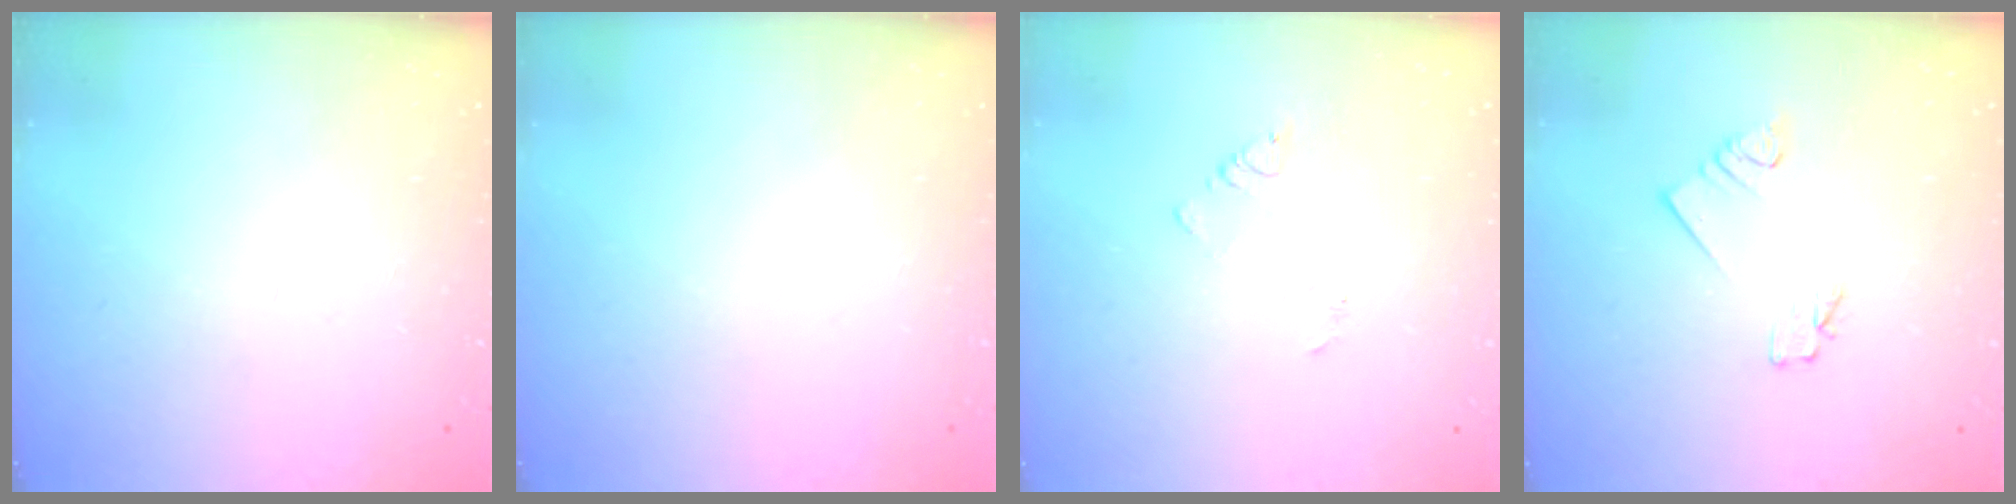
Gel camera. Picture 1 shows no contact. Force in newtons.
{"total": 0.0}
{"total": 2.9, "press": 2.9, "slide": 0.3}
{"total": 1.6, "press": 1.5, "slide": 0.2}